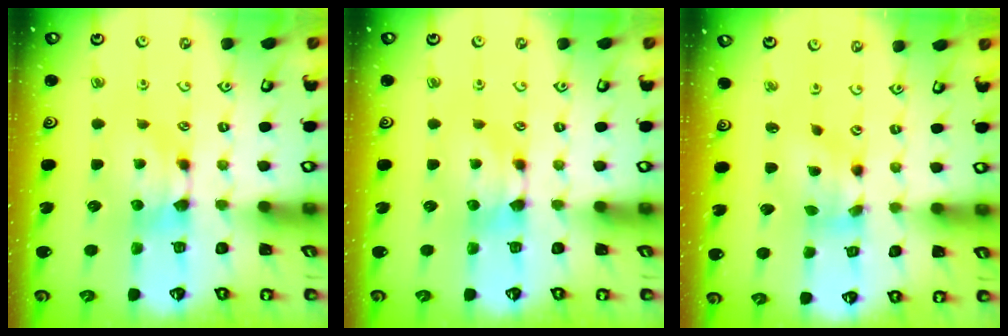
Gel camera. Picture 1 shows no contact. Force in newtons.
{"total": 0.0}
{"total": 4.3, "press": 3.9, "slide": 1.8}